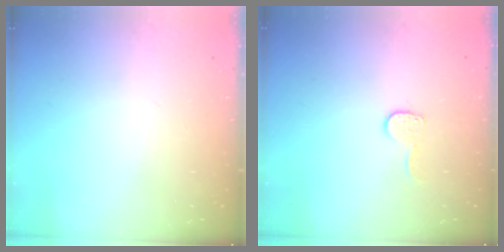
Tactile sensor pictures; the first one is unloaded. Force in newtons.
{"total": 6.0, "press": 5.9, "slide": 0.5}